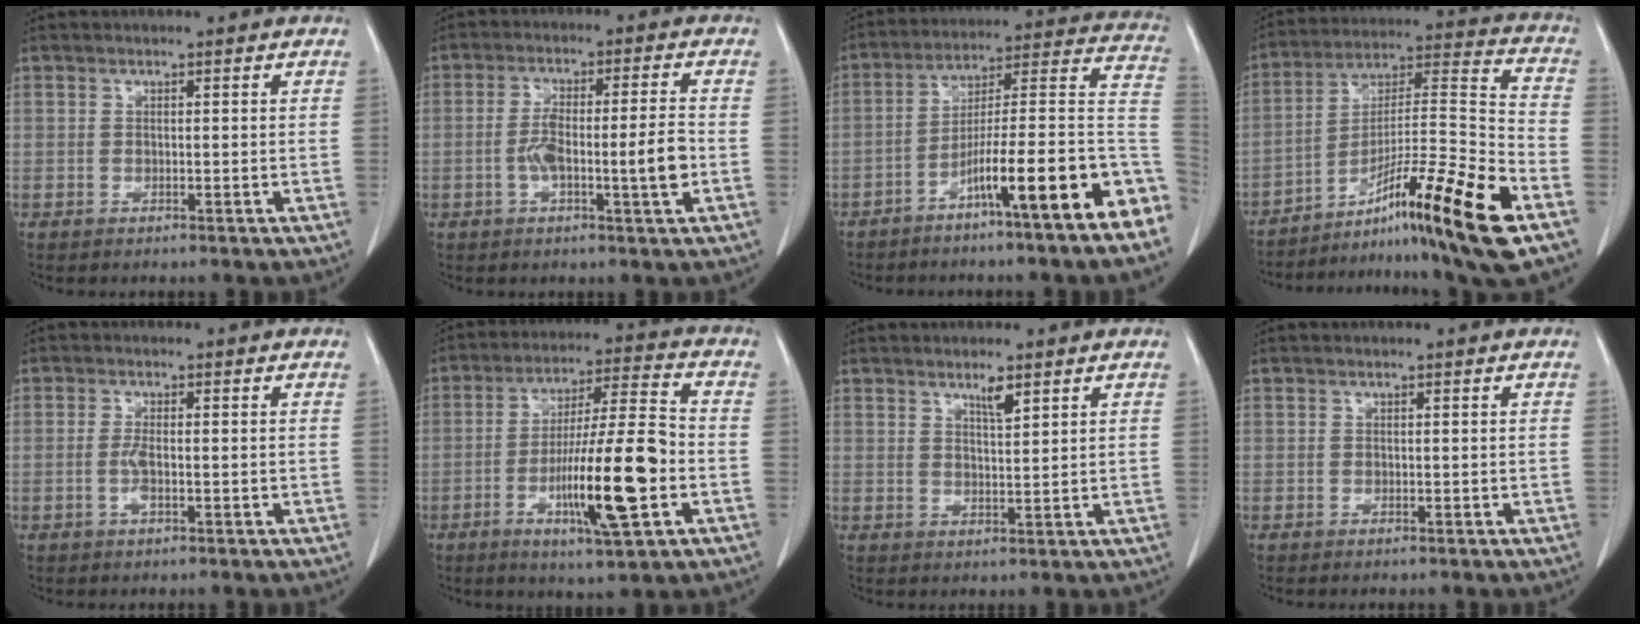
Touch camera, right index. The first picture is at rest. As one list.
[{"total": 8.1, "force": [-1.9, 0.6, 7.9], "torque": [-0.142, 0.010, -0.033]}, {"total": 18.2, "force": [-9.5, 0.5, 15.5], "torque": [-0.161, 0.037, -0.151]}, {"total": 21.8, "force": [-12.8, -0.7, 17.6], "torque": [-0.269, -0.003, -0.209]}, {"total": 2.3, "force": [-0.6, 0.5, 2.2], "torque": [-0.049, -0.003, -0.014]}, {"total": 15.8, "force": [-4.6, 1.2, 15.1], "torque": [-0.265, -0.005, -0.075]}, {"total": 2.7, "force": [1.8, 0.3, 1.9], "torque": [-0.036, -0.004, 0.033]}, {"total": 0.0}]